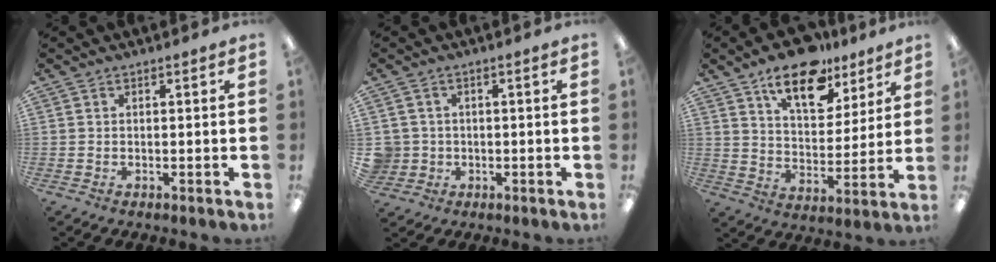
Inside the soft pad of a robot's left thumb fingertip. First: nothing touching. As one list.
[{"total": 3.8, "force": [0.0, 3.8, 0.2], "torque": [-0.020, 0.008, 0.000]}, {"total": 15.9, "force": [11.3, 7.5, 8.4], "torque": [-0.123, -0.060, 0.195]}]